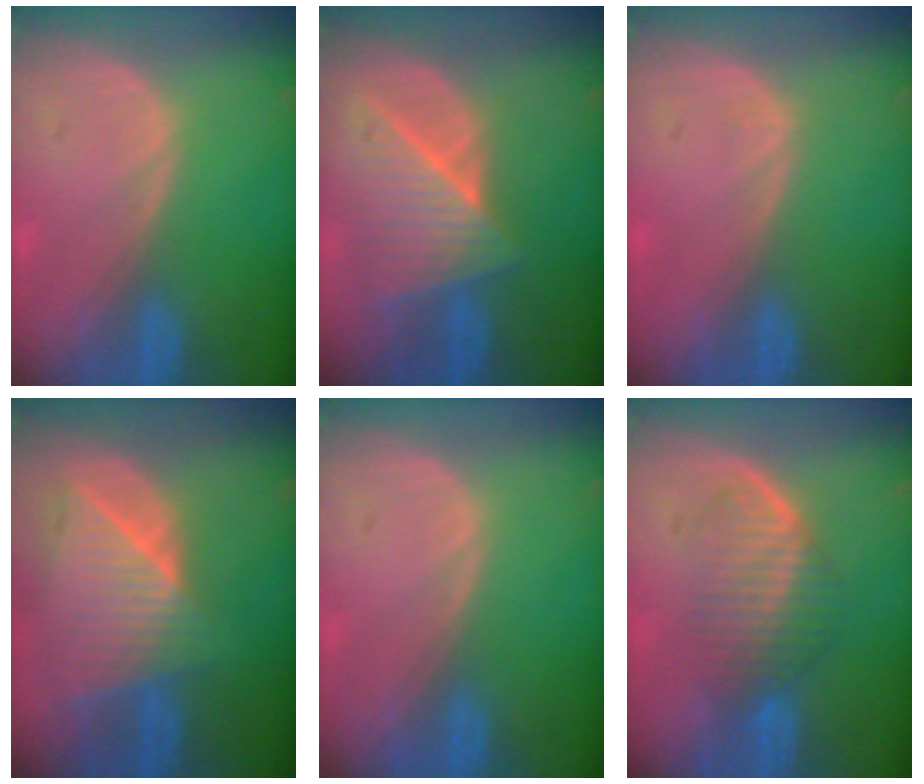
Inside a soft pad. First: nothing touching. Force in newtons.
{"total": 7.7, "press": 7.5, "slide": 2.0}
{"total": 0.5, "press": 0.2, "slide": 0.5}
{"total": 9.1, "press": 8.1, "slide": 4.0}
{"total": 0.0}
{"total": 6.2, "press": 6.1, "slide": 1.0}